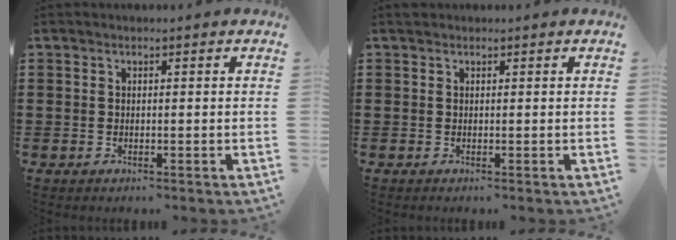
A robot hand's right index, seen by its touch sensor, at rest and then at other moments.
{"total": 0.0}